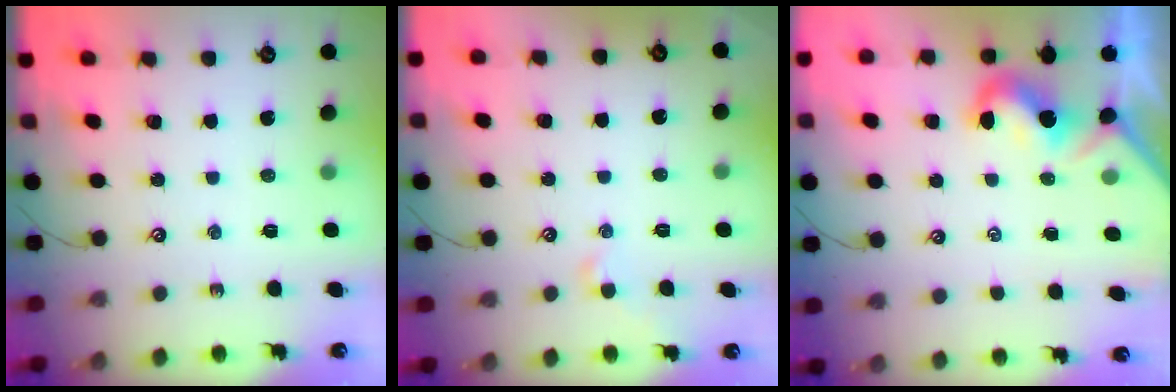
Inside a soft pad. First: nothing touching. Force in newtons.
{"total": 0.8, "press": 0.7, "slide": 0.5}
{"total": 2.0, "press": 1.9, "slide": 0.6}